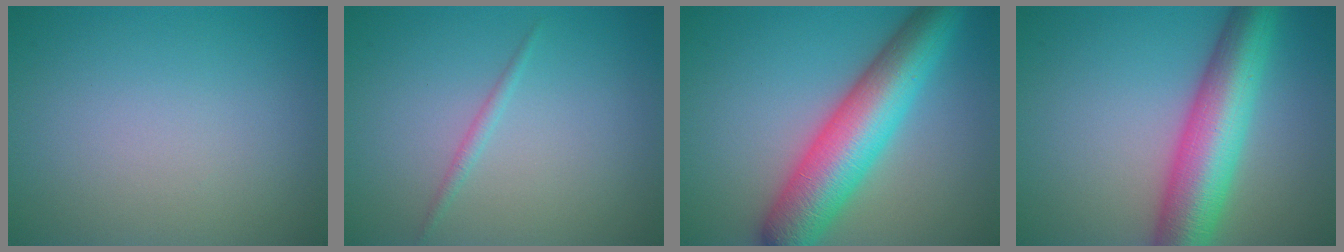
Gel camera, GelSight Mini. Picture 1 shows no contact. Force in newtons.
{"total": 0.9, "press": 0.9, "slide": 0.0}
{"total": 9.5, "press": 9.5, "slide": 0.2}
{"total": 9.2, "press": 9.1, "slide": 0.2}